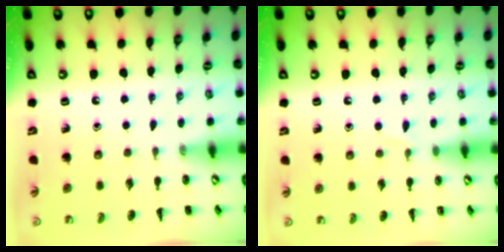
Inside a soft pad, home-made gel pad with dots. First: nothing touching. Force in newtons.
{"total": 2.7, "press": 2.5, "slide": 1.0}